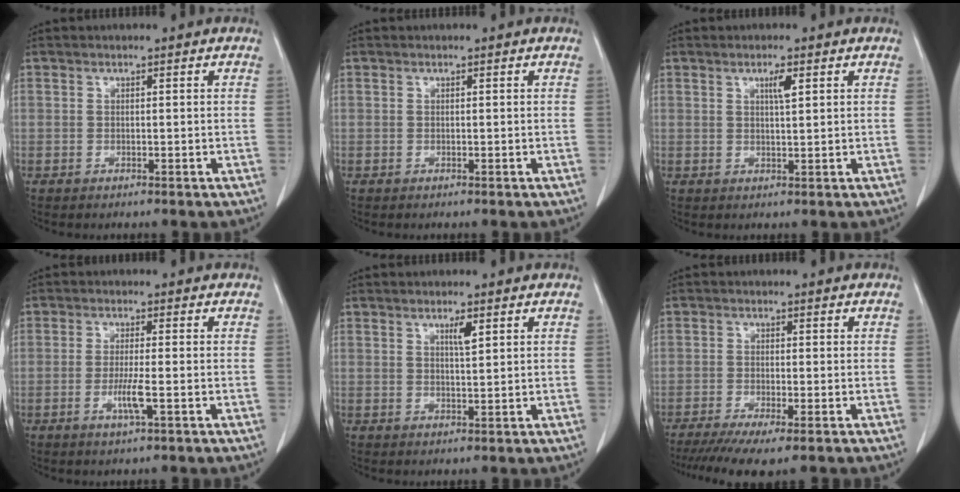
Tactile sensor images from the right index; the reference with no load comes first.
{"total": 0.0}
{"total": 2.2, "force": [1.1, 0.2, 2.0], "torque": [-0.036, -0.002, 0.018]}
{"total": 3.6, "force": [-1.1, -0.2, 3.4], "torque": [-0.071, -0.009, -0.022]}
{"total": 2.2, "force": [1.2, 0.2, 1.9], "torque": [-0.034, -0.003, 0.021]}
{"total": 7.7, "force": [-5.6, 0.8, 5.3], "torque": [-0.081, -0.018, -0.090]}